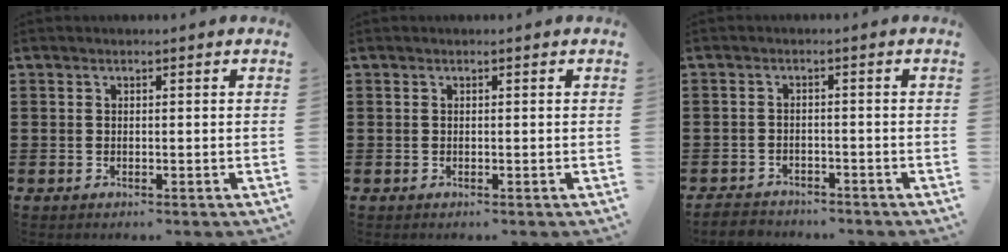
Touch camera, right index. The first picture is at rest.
{"total": 0.0}
{"total": 2.2, "force": [-2.1, 0.4, -0.1], "torque": [-0.006, 0.000, -0.047]}